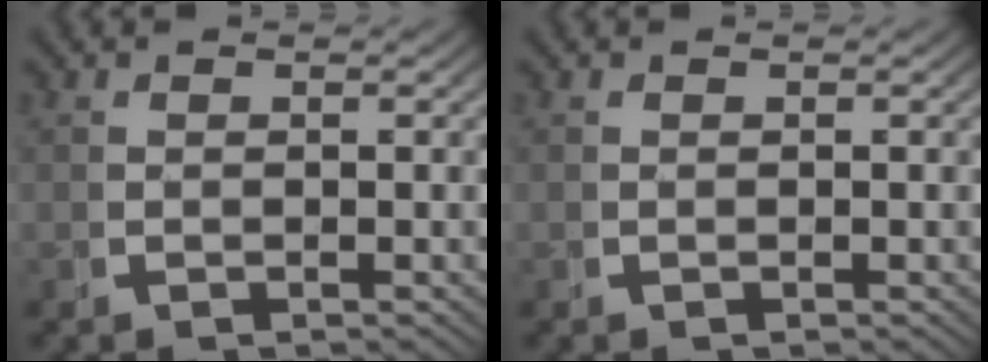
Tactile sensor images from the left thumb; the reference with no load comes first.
{"total": 0.0}